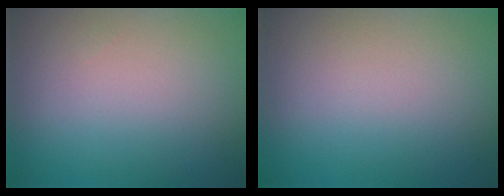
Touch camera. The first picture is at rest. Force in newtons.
{"total": 0.0}